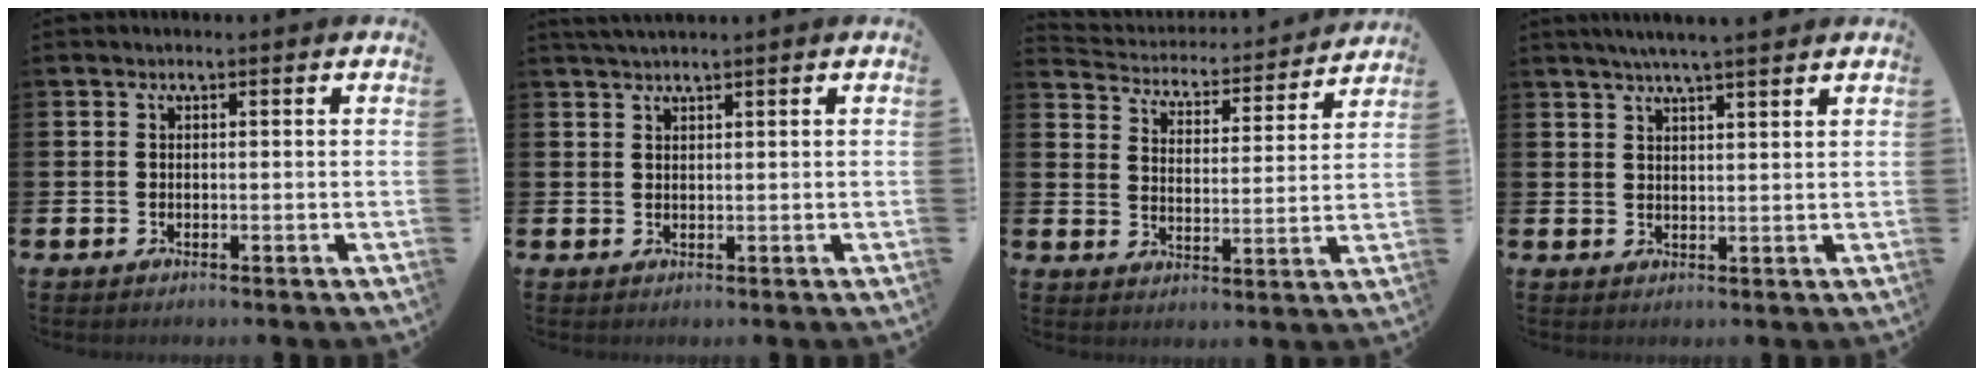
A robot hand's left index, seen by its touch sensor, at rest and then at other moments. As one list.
[{"total": 2.0, "force": [1.8, -0.3, 0.7], "torque": [-0.023, 0.001, 0.035]}, {"total": 4.3, "force": [4.2, 1.1, 0.3], "torque": [-0.037, -0.042, 0.066]}, {"total": 4.5, "force": [4.1, -0.3, 1.7], "torque": [-0.042, -0.009, 0.074]}]